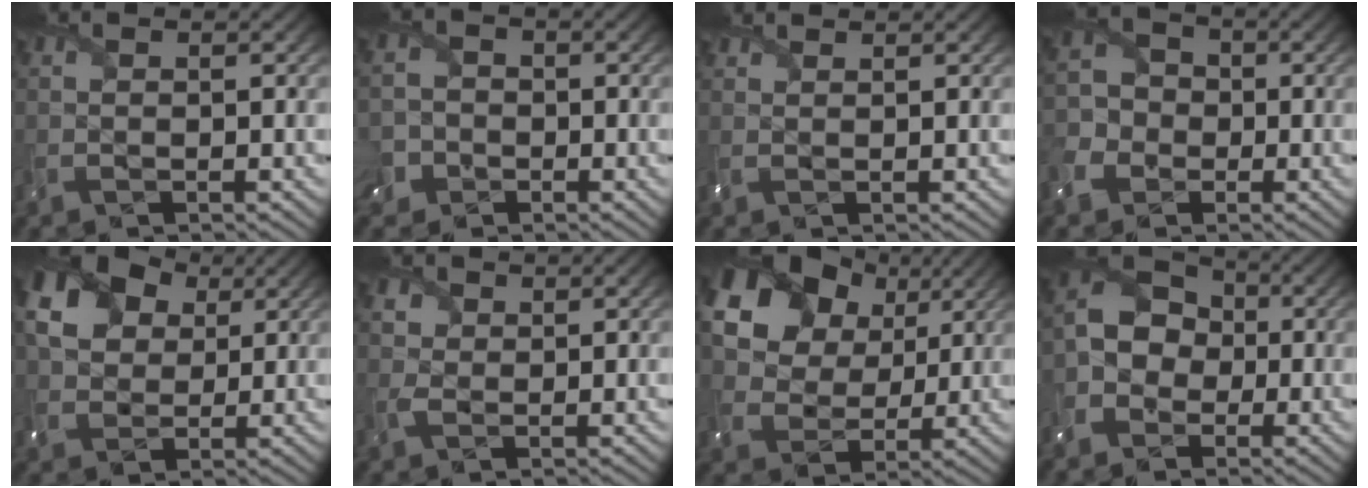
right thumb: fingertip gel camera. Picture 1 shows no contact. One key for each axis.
{"total": 4.7, "fx": -2.2, "fy": 3.9, "fz": 1.4, "tx": -0.033, "ty": -0.007, "tz": -0.054}
{"total": 1.4, "fx": 1.3, "fy": 0.2, "fz": 0.4, "tx": -0.019, "ty": 0.004, "tz": 0.029}
{"total": 6.8, "fx": -2.9, "fy": 5.7, "fz": 2.5, "tx": -0.063, "ty": -0.012, "tz": -0.067}
{"total": 10.8, "fx": 4.1, "fy": 7.8, "fz": 6.2, "tx": -0.156, "ty": 0.015, "tz": 0.067}
{"total": 2.1, "fx": 0.6, "fy": 1.8, "fz": 0.9, "tx": -0.029, "ty": 0.001, "tz": 0.008}
{"total": 18.5, "fx": 8.9, "fy": 13.4, "fz": 9.1, "tx": -0.241, "ty": 0.066, "tz": 0.183}
{"total": 7.9, "fx": -1.9, "fy": 6.7, "fz": 3.6, "tx": -0.070, "ty": -0.007, "tz": -0.051}